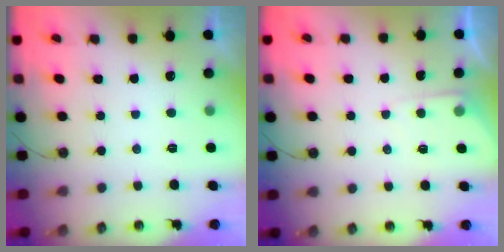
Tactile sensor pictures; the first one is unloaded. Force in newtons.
{"total": 3.8, "press": 3.8, "slide": 0.5}